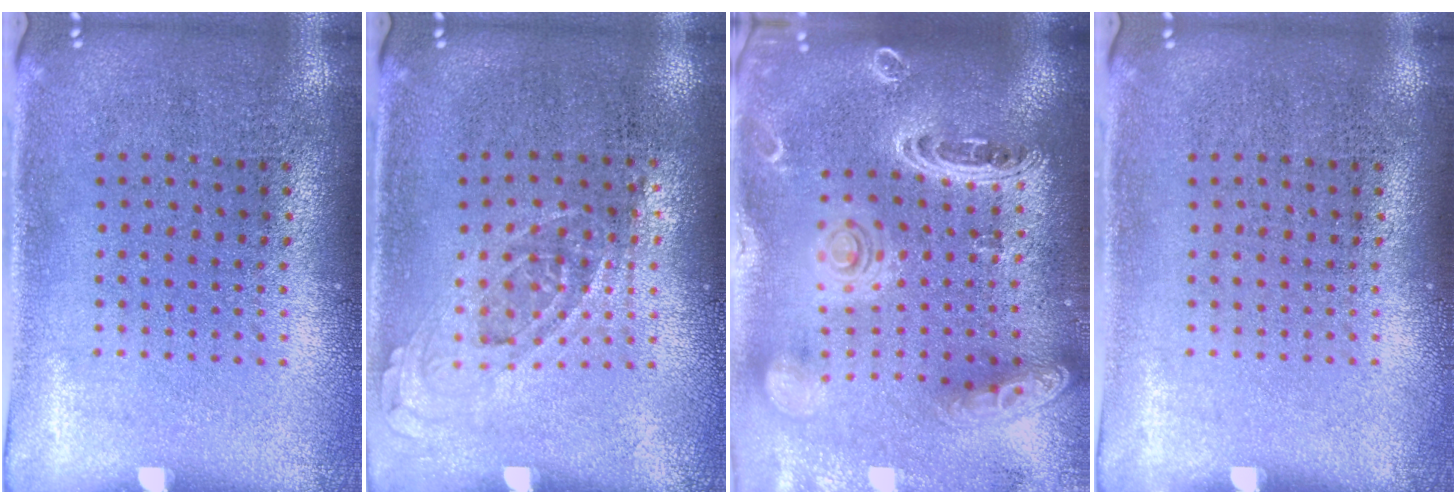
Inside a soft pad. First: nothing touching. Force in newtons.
{"total": 0.8, "press": 0.7, "slide": 0.3}
{"total": 2.7, "press": 2.3, "slide": 1.3}
{"total": 0.0}